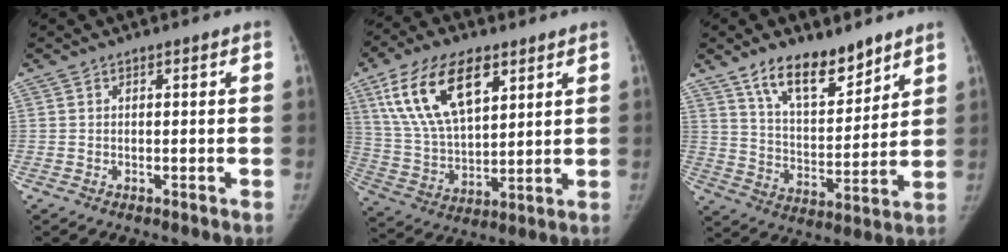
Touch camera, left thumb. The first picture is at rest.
{"total": 18.5, "force": [8.7, 9.2, 13.4], "torque": [-0.230, -0.025, 0.167]}
{"total": 14.0, "force": [9.9, 5.8, 8.1], "torque": [-0.098, -0.068, 0.177]}